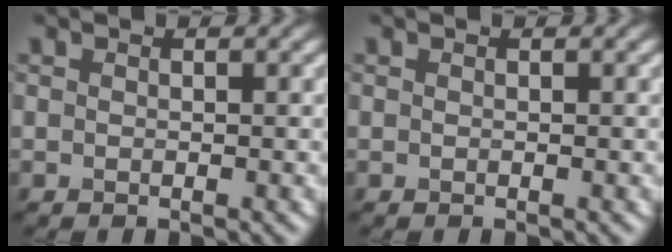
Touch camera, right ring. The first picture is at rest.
{"total": 0.0}